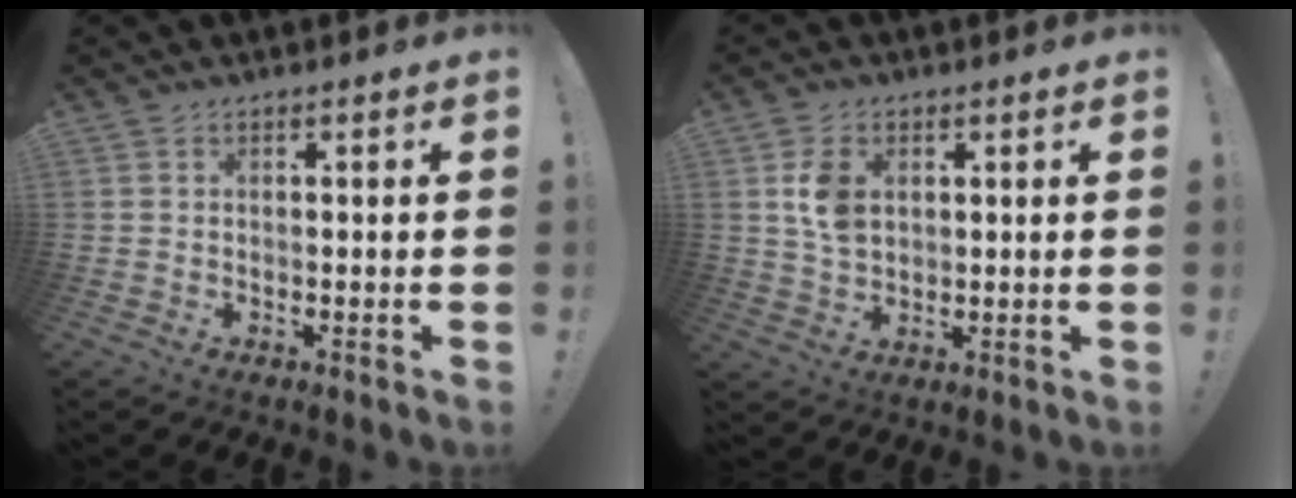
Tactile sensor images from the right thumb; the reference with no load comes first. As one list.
[{"total": 7.3, "force": [1.9, 5.2, 4.8], "torque": [-0.080, 0.002, 0.035]}]